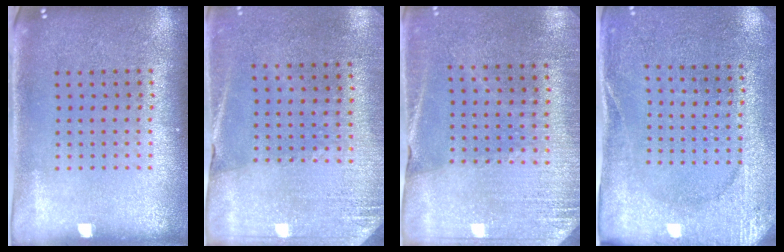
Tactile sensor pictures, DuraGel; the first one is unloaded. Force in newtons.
{"total": 2.6, "press": 2.4, "slide": 1.0}
{"total": 2.6, "press": 2.5, "slide": 0.6}
{"total": 2.6, "press": 2.4, "slide": 0.9}